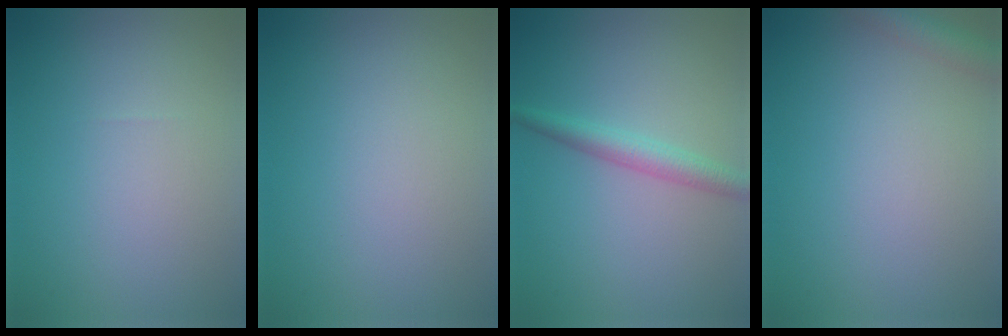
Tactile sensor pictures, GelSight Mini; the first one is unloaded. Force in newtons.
{"total": 0.0}
{"total": 2.5, "press": 2.5, "slide": 0.0}
{"total": 2.4, "press": 2.4, "slide": 0.1}